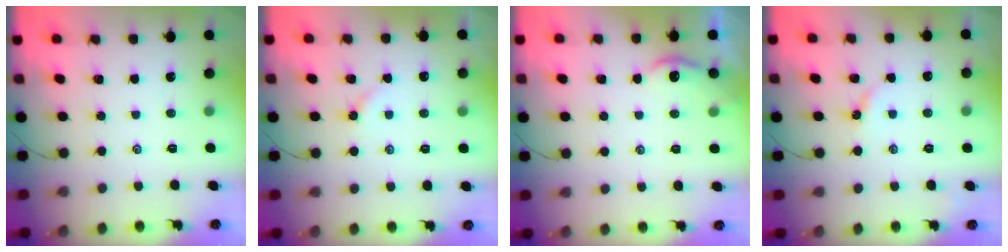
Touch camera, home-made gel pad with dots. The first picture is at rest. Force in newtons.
{"total": 3.0, "press": 3.0, "slide": 0.5}
{"total": 2.5, "press": 2.5, "slide": 0.3}
{"total": 2.5, "press": 2.5, "slide": 0.4}